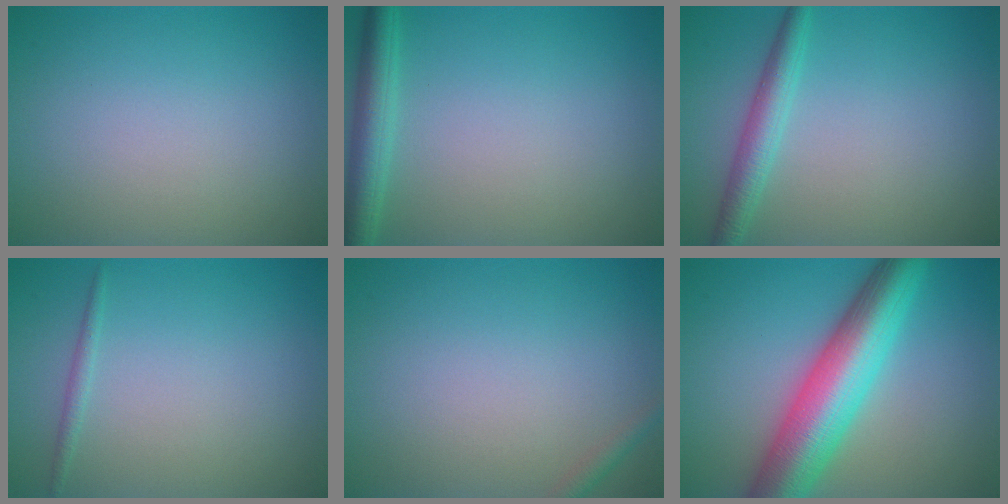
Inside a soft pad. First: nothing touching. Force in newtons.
{"total": 3.2, "press": 3.2, "slide": 0.2}
{"total": 2.7, "press": 2.7, "slide": 0.1}
{"total": 0.8, "press": 0.8, "slide": 0.1}
{"total": 1.0, "press": 1.0, "slide": 0.0}
{"total": 9.6, "press": 9.6, "slide": 0.3}